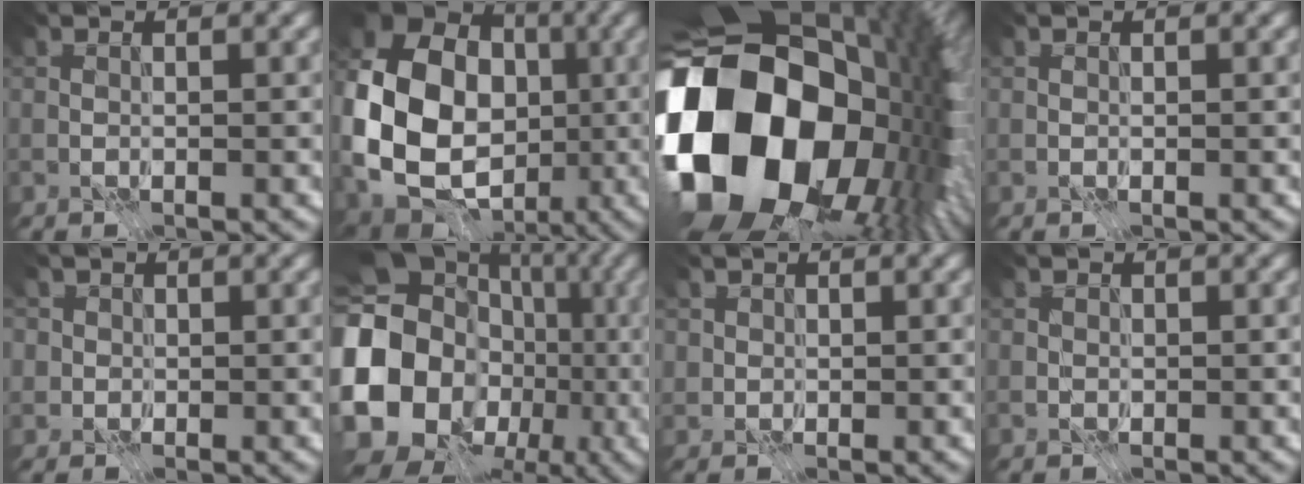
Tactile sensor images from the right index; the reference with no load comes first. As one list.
[{"total": 17.0, "force": [-1.6, 14.0, 9.4], "torque": [-0.193, 0.002, -0.033]}, {"total": 23.0, "force": [-2.0, 16.8, 15.5], "torque": [-0.336, -0.043, -0.005]}, {"total": 0.0}, {"total": 2.6, "force": [0.9, 2.4, 0.6], "torque": [0.000, 0.008, 0.007]}, {"total": 20.6, "force": [-3.7, 17.8, 9.7], "torque": [-0.191, -0.001, -0.080]}, {"total": 1.3, "force": [0.5, 1.2, 0.0], "torque": [0.006, -0.005, 0.007]}, {"total": 0.8, "force": [0.1, 0.8, 0.2], "torque": [0.001, -0.002, -0.004]}]